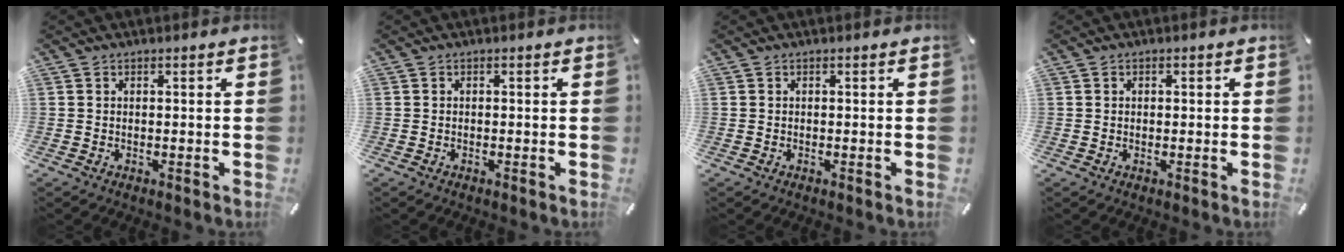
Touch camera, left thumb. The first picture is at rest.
{"total": 0.0}
{"total": 0.0}
{"total": 0.7, "force": [0.0, 0.6, 0.3], "torque": [-0.005, 0.004, -0.001]}